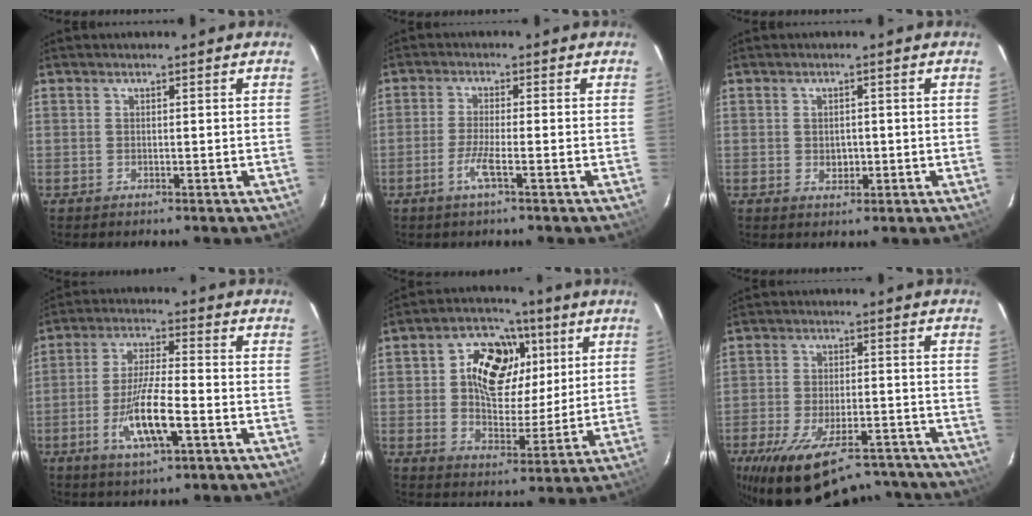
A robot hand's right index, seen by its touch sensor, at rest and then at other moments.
{"total": 2.2, "force": [-1.2, -0.4, 1.9], "torque": [-0.044, -0.004, -0.027]}
{"total": 2.3, "force": [-0.2, 1.9, 1.3], "torque": [-0.021, 0.002, 0.001]}
{"total": 10.7, "force": [-4.0, 2.2, 9.6], "torque": [-0.195, -0.008, -0.073]}
{"total": 14.5, "force": [4.3, 10.2, 9.3], "torque": [-0.173, 0.019, 0.069]}
{"total": 20.8, "force": [-16.7, 7.9, 9.5], "torque": [-0.190, -0.009, -0.231]}